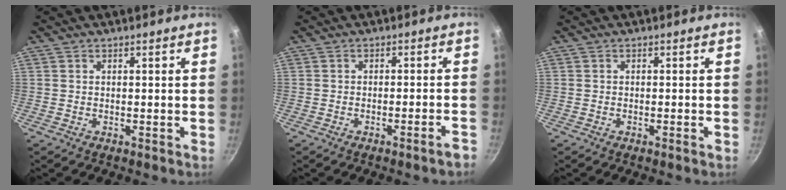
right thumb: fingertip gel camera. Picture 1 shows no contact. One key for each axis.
{"total": 3.0, "fx": -2.1, "fy": 0.0, "fz": 2.1, "tx": -0.026, "ty": 0.020, "tz": -0.024}
{"total": 0.8, "fx": -0.4, "fy": 0.0, "fz": 0.6, "tx": -0.017, "ty": 0.004, "tz": -0.009}